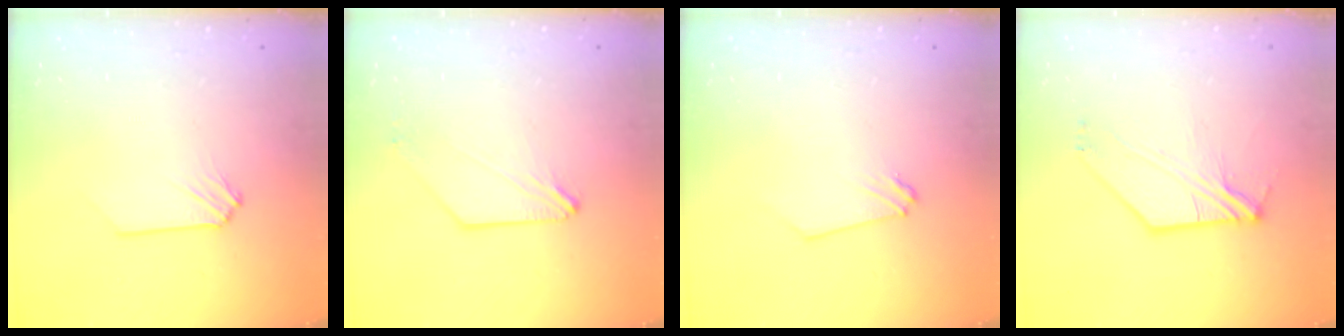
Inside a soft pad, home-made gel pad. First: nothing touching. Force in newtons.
{"total": 0.0}
{"total": 0.0}
{"total": 7.2, "press": 7.1, "slide": 0.9}